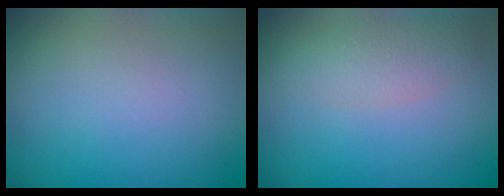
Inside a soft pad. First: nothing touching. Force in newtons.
{"total": 2.7, "press": 2.7, "slide": 0.1}